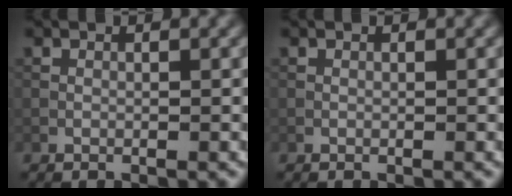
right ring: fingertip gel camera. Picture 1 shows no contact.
{"total": 0.0}